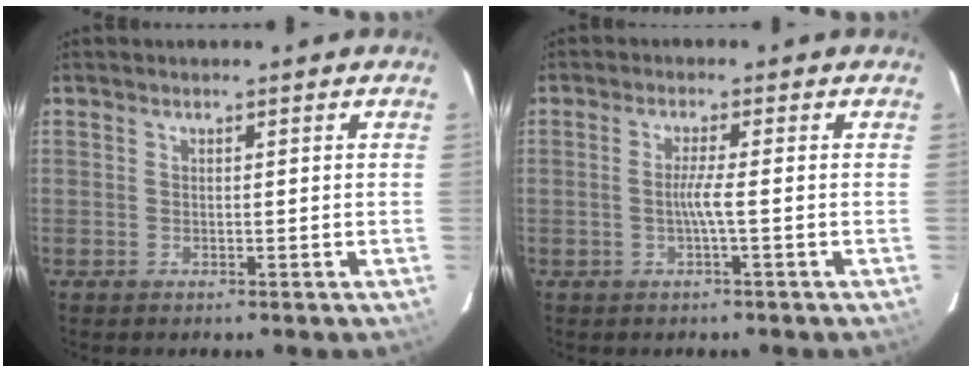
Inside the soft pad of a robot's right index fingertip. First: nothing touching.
{"total": 2.6, "force": [-0.8, -0.7, 2.4], "torque": [-0.047, -0.004, -0.015]}